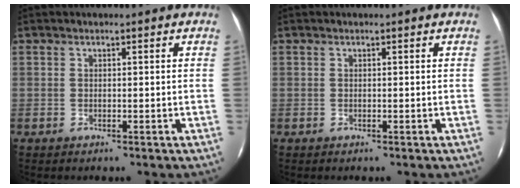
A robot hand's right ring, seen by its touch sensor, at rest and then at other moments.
{"total": 0.0}